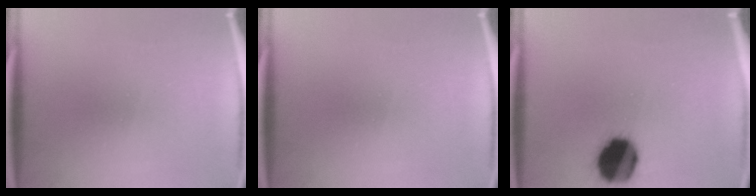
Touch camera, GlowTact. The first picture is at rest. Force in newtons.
{"total": 0.0}
{"total": 15.6}